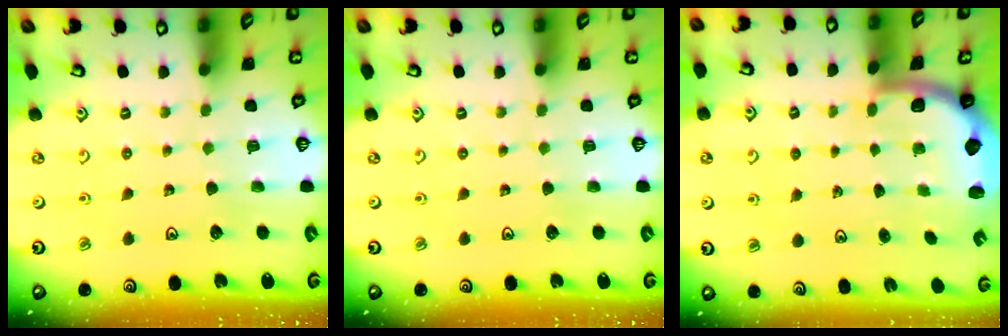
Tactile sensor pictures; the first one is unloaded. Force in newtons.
{"total": 0.0}
{"total": 2.0, "press": 2.0, "slide": 0.5}